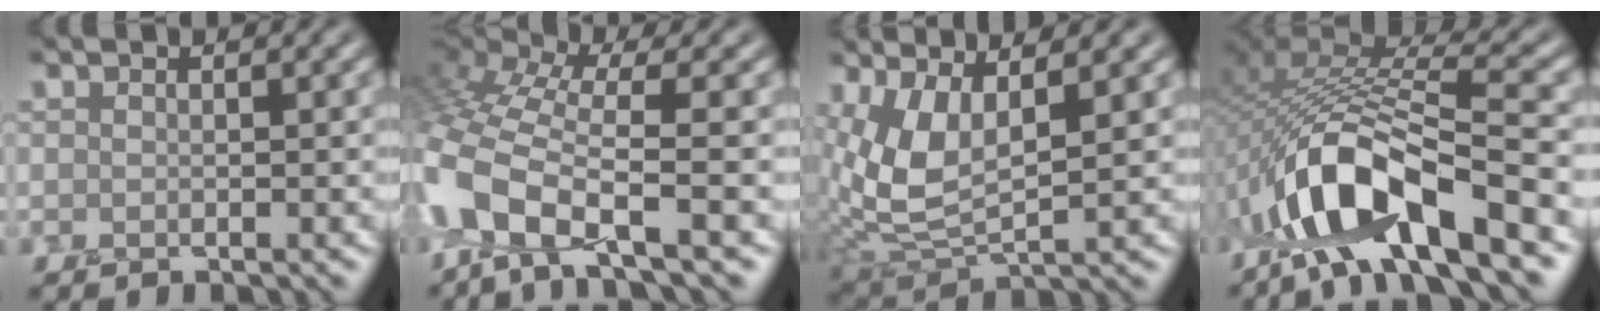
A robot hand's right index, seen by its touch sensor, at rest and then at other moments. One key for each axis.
{"total": 8.0, "fx": -3.4, "fy": 2.8, "fz": 6.6, "tx": -0.146, "ty": 0.007, "tz": -0.088}
{"total": 6.0, "fx": 1.6, "fy": 2.5, "fz": 5.2, "tx": -0.130, "ty": -0.006, "tz": 0.033}
{"total": 11.8, "fx": -5.7, "fy": 3.6, "fz": 9.7, "tx": -0.184, "ty": 0.015, "tz": -0.108}